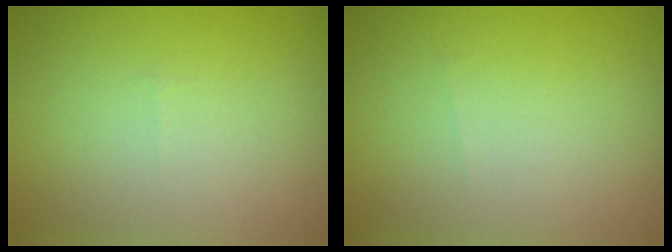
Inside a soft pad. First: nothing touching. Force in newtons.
{"total": 0.0}